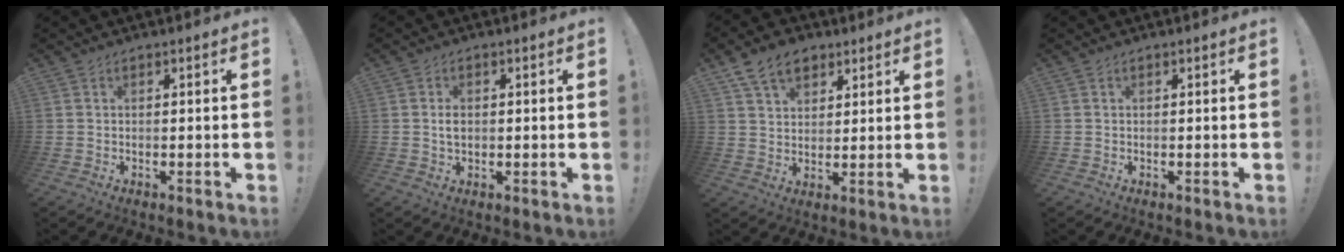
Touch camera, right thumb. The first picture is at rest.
{"total": 2.6, "force": [0.3, 1.8, 1.8], "torque": [-0.022, 0.000, 0.002]}
{"total": 9.8, "force": [5.8, 6.5, 4.6], "torque": [-0.077, -0.019, 0.113]}
{"total": 0.0}